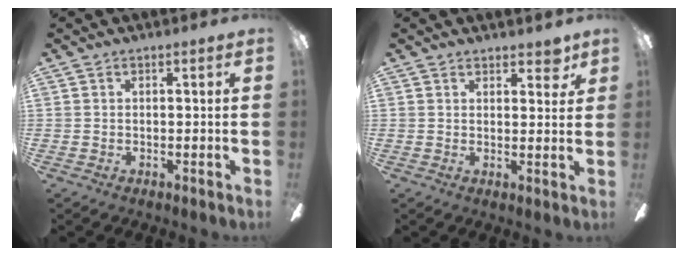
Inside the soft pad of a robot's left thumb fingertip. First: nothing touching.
{"total": 3.7, "force": [3.0, 1.4, 1.6], "torque": [-0.005, -0.016, 0.047]}